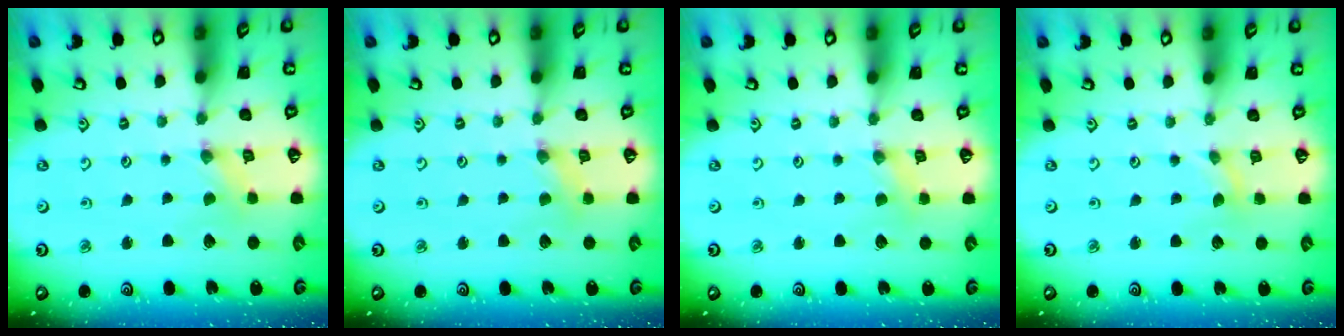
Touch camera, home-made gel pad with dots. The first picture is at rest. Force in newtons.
{"total": 0.9, "press": 0.9, "slide": 0.3}
{"total": 0.9, "press": 0.9, "slide": 0.1}
{"total": 0.0}